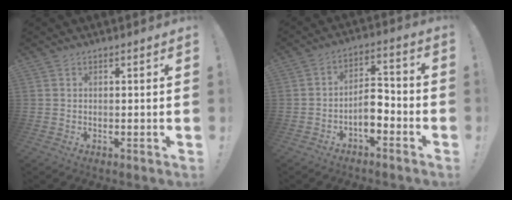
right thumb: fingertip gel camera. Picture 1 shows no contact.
{"total": 7.5, "force": [-3.6, 3.6, 5.5], "torque": [-0.101, 0.010, -0.065]}